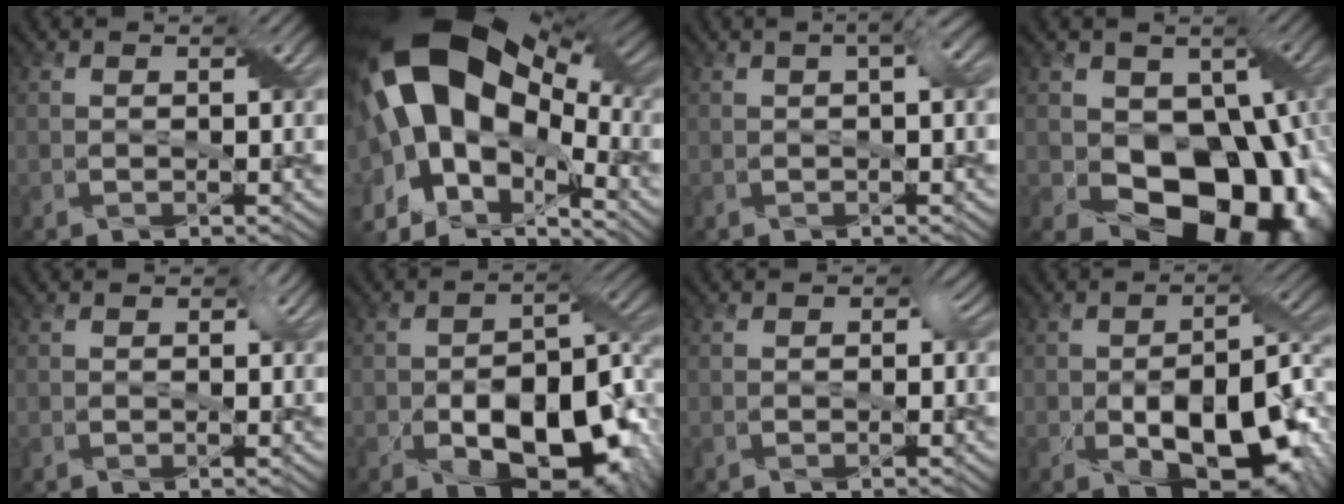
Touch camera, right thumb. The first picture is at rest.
{"total": 21.0, "force": [0.9, 12.5, 16.9], "torque": [-0.362, -0.001, 0.026]}
{"total": 2.4, "force": [0.3, 0.3, 2.3], "torque": [-0.042, 0.008, 0.004]}
{"total": 16.2, "force": [-3.3, 11.7, 10.8], "torque": [-0.136, -0.027, -0.041]}
{"total": 0.9, "force": [0.0, 0.8, 0.4], "torque": [-0.008, -0.003, -0.002]}
{"total": 14.3, "force": [-5.4, 7.5, 10.9], "torque": [-0.173, -0.039, -0.078]}
{"total": 2.2, "force": [-0.2, 1.8, 1.2], "torque": [-0.014, -0.007, -0.005]}
{"total": 13.1, "force": [-4.3, 6.1, 10.8], "torque": [-0.173, -0.034, -0.061]}